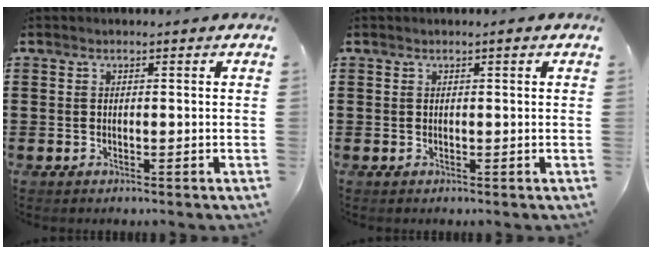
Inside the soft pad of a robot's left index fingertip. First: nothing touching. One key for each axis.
{"total": 0.6, "fx": 0.3, "fy": 0.0, "fz": 0.5, "tx": -0.009, "ty": 0.000, "tz": 0.006}